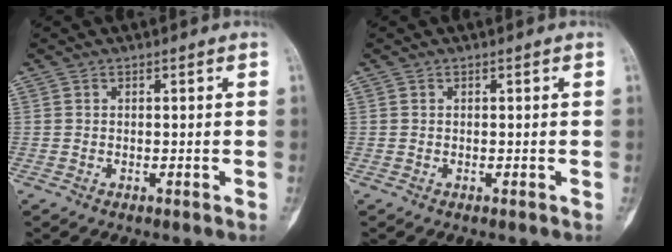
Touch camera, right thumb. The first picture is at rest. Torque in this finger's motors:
{"motor_torque": [0.01, 0.00, 0.01, 0.00, 0.01]}